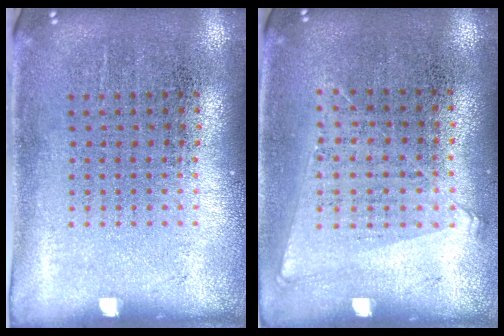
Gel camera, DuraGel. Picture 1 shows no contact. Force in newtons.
{"total": 1.0, "press": 0.9, "slide": 0.5}